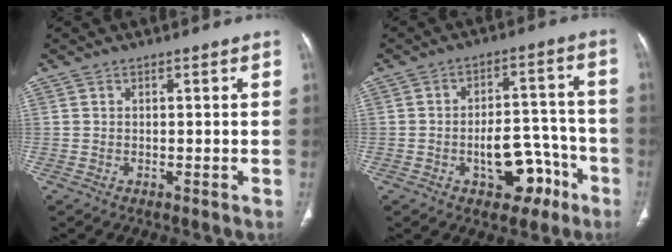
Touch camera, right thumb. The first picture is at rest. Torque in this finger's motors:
{"motor_torque": [2.99, 2.02, 1.73, -1.03, 0.49]}